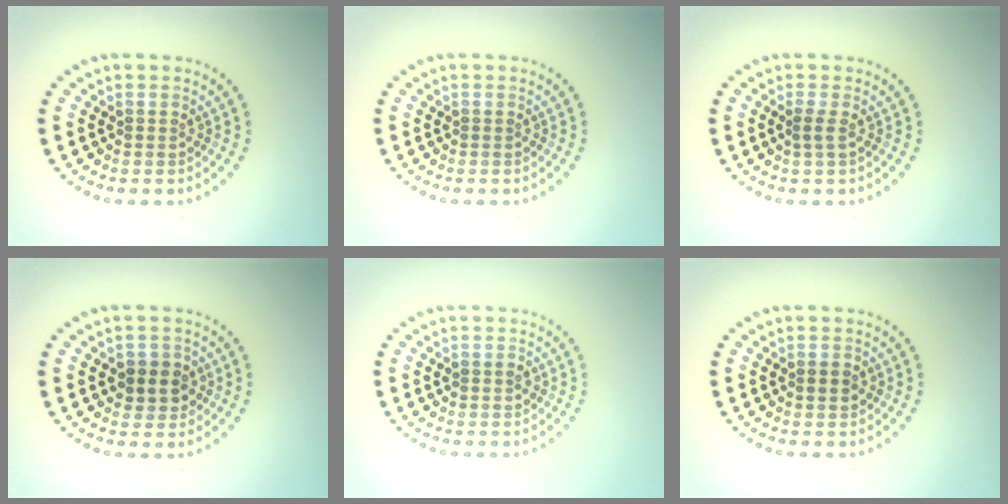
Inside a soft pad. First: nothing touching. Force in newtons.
{"total": 0.0}
{"total": 0.9, "press": 0.8, "slide": 0.4}
{"total": 2.5, "press": 2.4, "slide": 0.8}
{"total": 1.0, "press": 1.0, "slide": 0.1}
{"total": 0.9, "press": 0.9, "slide": 0.1}